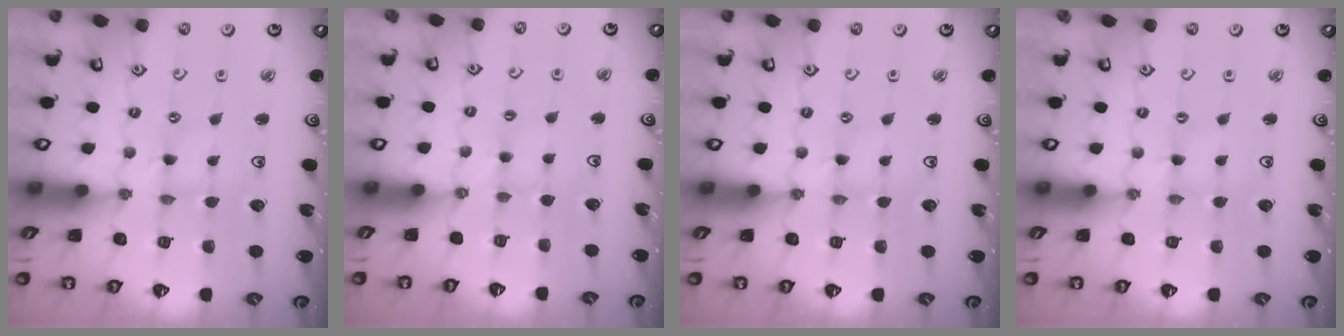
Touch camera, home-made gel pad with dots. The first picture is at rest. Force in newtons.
{"total": 2.3, "press": 2.3, "slide": 0.3}
{"total": 0.0}
{"total": 0.0}